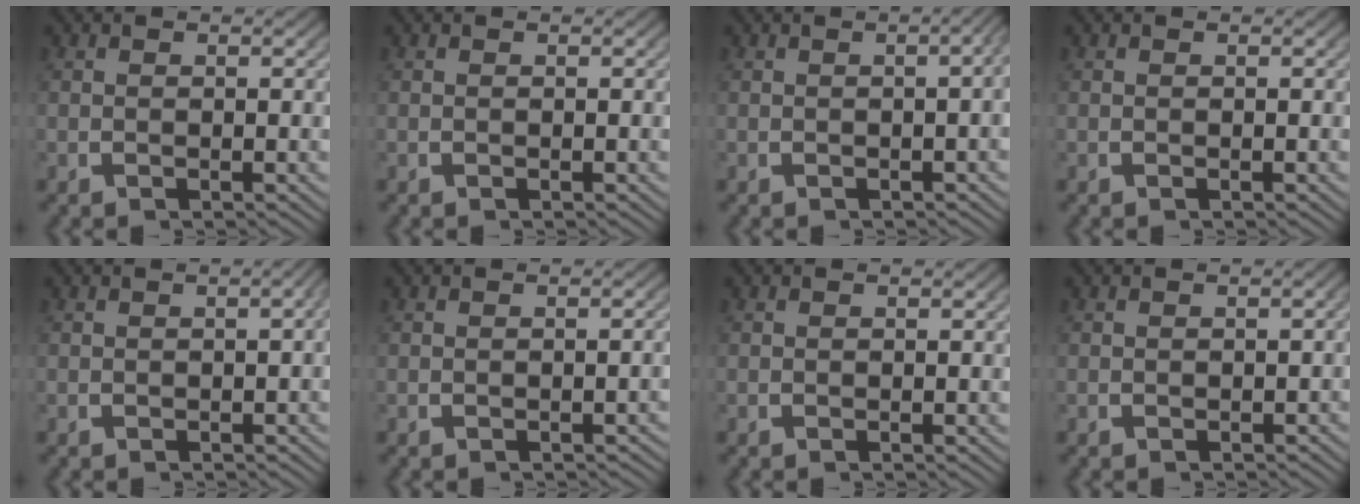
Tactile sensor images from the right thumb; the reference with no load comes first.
{"total": 0.0}
{"total": 2.7, "force": [-0.3, 0.8, 2.6], "torque": [-0.028, 0.010, -0.006]}
{"total": 0.0}
{"total": 1.4, "force": [-0.5, 0.4, 1.2], "torque": [-0.015, 0.002, -0.006]}
{"total": 1.0, "force": [-0.9, 0.1, 0.5], "torque": [-0.007, 0.000, -0.010]}
{"total": 0.0}
{"total": 1.0, "force": [-0.7, 0.4, 0.5], "torque": [-0.005, -0.003, -0.010]}